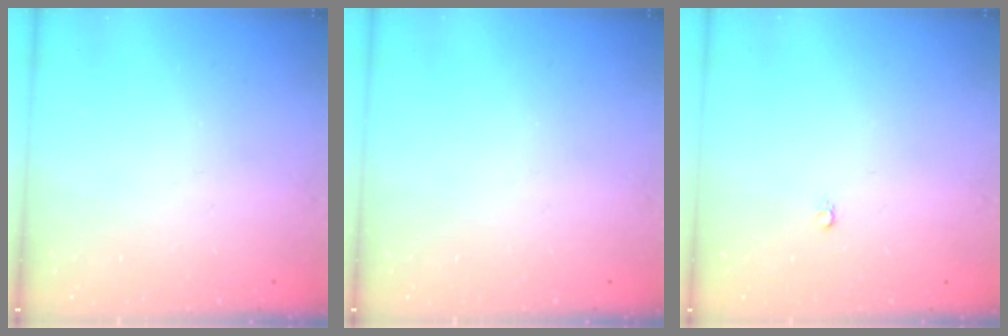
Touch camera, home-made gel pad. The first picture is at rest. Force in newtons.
{"total": 0.0}
{"total": 2.4, "press": 2.4, "slide": 0.2}